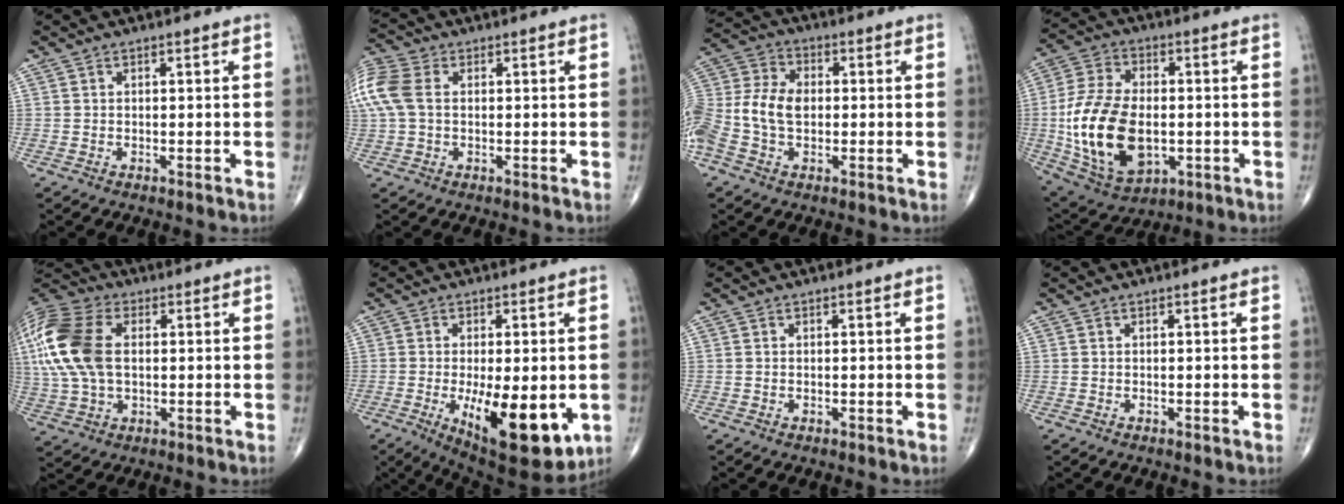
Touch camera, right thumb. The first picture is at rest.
{"total": 10.2, "force": [1.4, 7.0, 7.4], "torque": [-0.200, 0.025, 0.028]}
{"total": 12.7, "force": [-1.4, 8.4, 9.3], "torque": [-0.214, 0.024, -0.030]}
{"total": 20.4, "force": [-2.3, 12.2, 16.1], "torque": [-0.305, -0.002, -0.028]}
{"total": 20.4, "force": [3.0, 12.8, 15.6], "torque": [-0.381, 0.013, 0.053]}
{"total": 16.5, "force": [-4.0, 6.5, 14.6], "torque": [-0.197, -0.022, -0.040]}
{"total": 0.0}
{"total": 0.0}